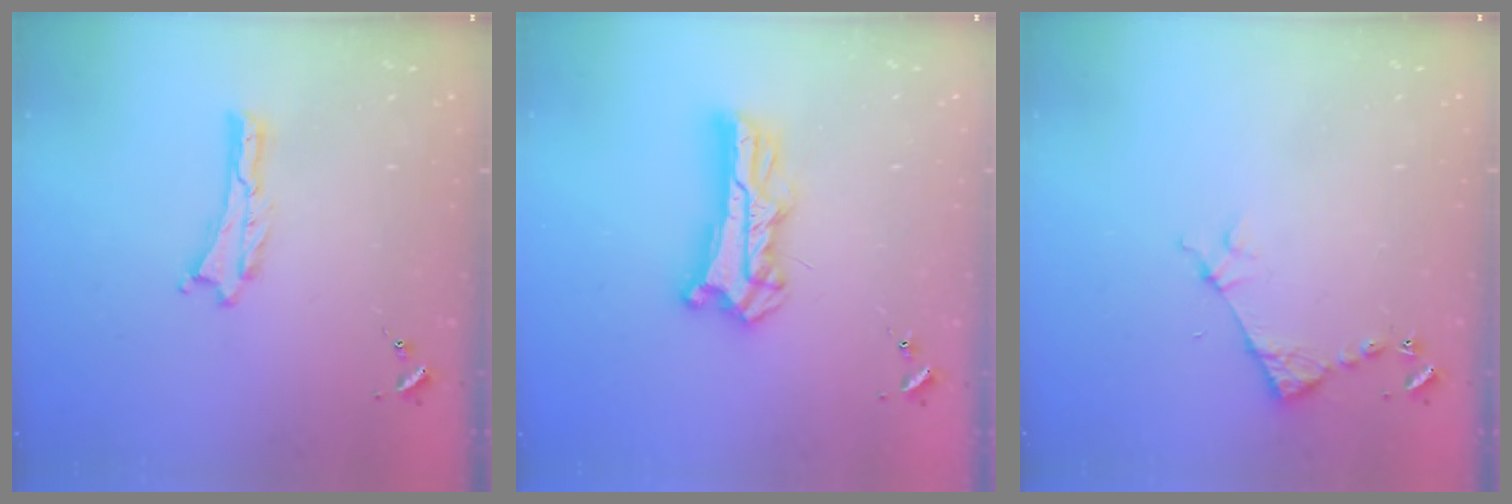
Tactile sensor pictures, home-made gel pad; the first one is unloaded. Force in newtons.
{"total": 9.5, "press": 9.5, "slide": 0.8}
{"total": 3.8, "press": 3.8, "slide": 0.4}